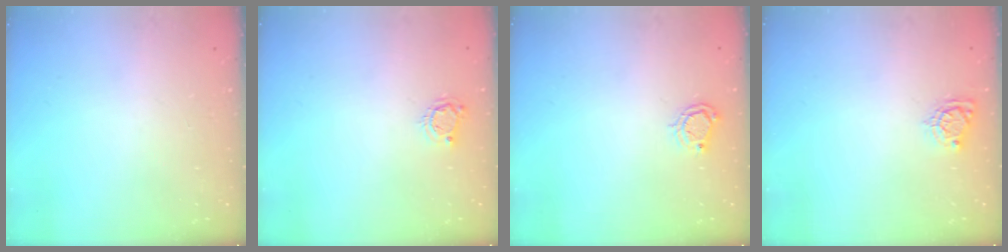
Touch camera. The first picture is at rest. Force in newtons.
{"total": 3.8, "press": 3.8, "slide": 0.5}
{"total": 4.5, "press": 4.4, "slide": 0.6}
{"total": 4.3, "press": 4.2, "slide": 0.3}